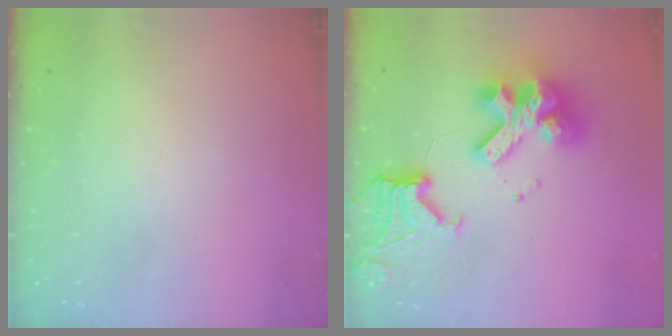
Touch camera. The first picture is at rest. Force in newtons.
{"total": 21.2, "press": 21.1, "slide": 2.3}